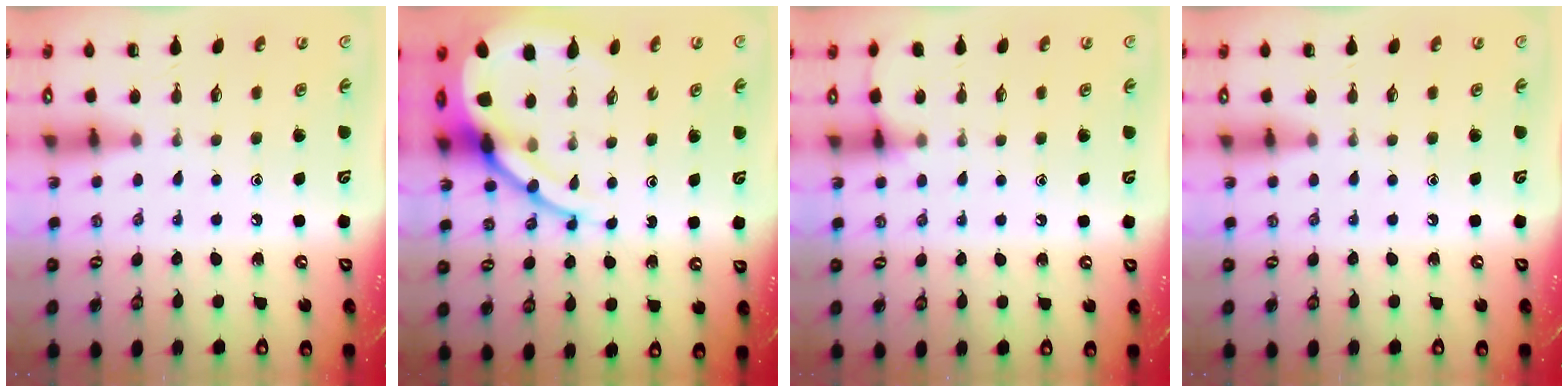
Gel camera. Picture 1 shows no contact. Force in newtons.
{"total": 12.5, "press": 12.4, "slide": 1.4}
{"total": 4.6, "press": 4.6, "slide": 0.6}
{"total": 0.0}